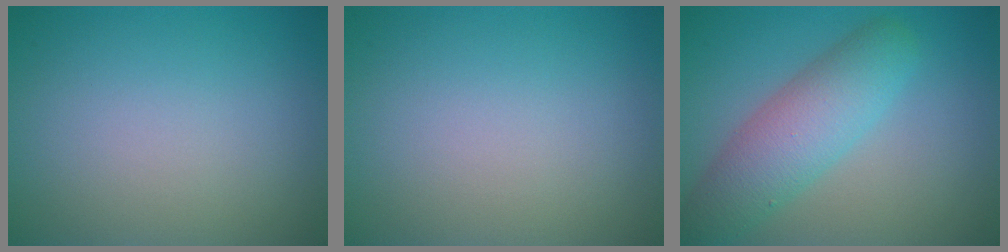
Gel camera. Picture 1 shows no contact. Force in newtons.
{"total": 0.0}
{"total": 5.7, "press": 5.7, "slide": 0.2}